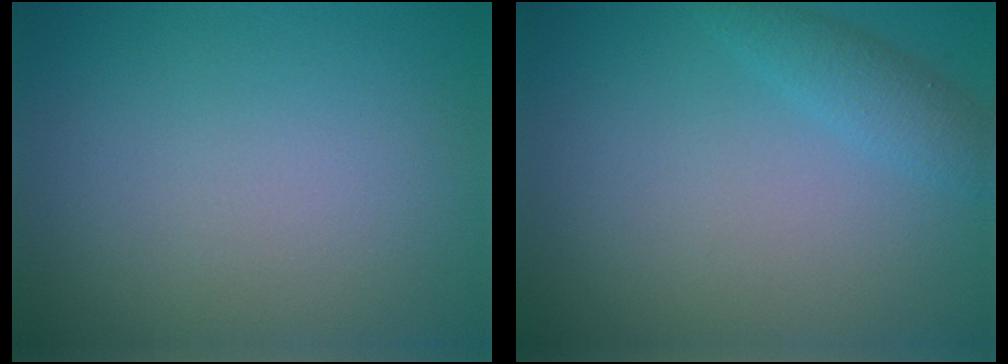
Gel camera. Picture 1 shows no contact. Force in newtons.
{"total": 1.9, "press": 1.9, "slide": 0.1}